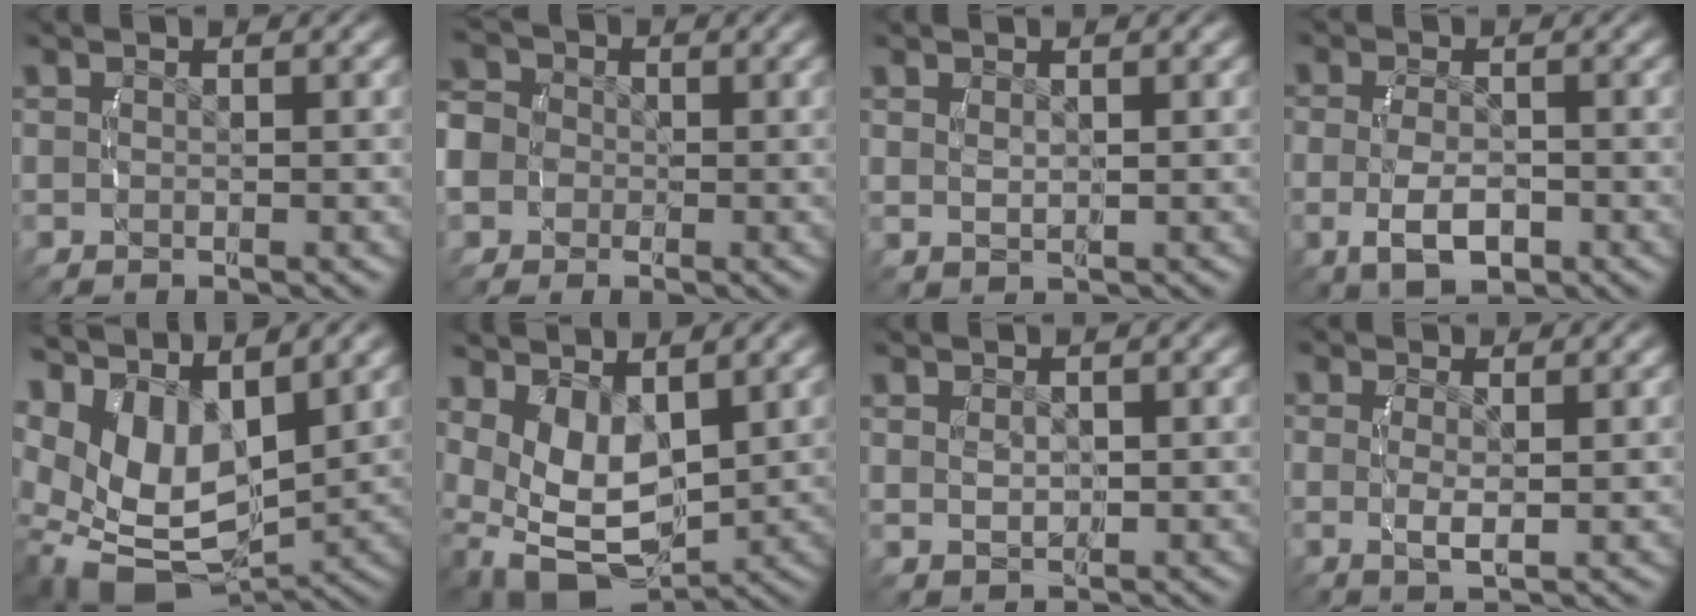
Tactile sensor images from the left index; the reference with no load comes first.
{"total": 8.7, "force": [-0.2, 8.1, 3.2], "torque": [-0.085, -0.017, -0.015]}
{"total": 1.1, "force": [0.5, 0.5, 0.9], "torque": [-0.015, -0.007, 0.018]}
{"total": 4.7, "force": [-1.7, 2.8, 3.4], "torque": [-0.062, -0.014, -0.023]}
{"total": 12.4, "force": [-1.0, 8.9, 8.5], "torque": [-0.200, -0.057, 0.005]}
{"total": 10.2, "force": [-1.8, 7.7, 6.4], "torque": [-0.163, -0.064, -0.011]}
{"total": 1.6, "force": [0.3, 1.1, 1.2], "torque": [-0.021, -0.008, 0.014]}
{"total": 2.2, "force": [0.0, 0.9, 2.0], "torque": [-0.044, -0.013, 0.005]}